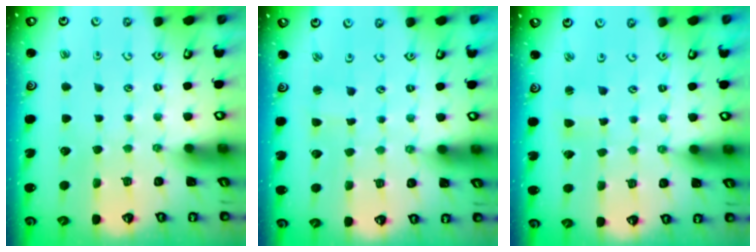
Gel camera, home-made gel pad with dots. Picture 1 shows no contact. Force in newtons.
{"total": 0.8, "press": 0.7, "slide": 0.3}
{"total": 2.2, "press": 2.2, "slide": 0.3}